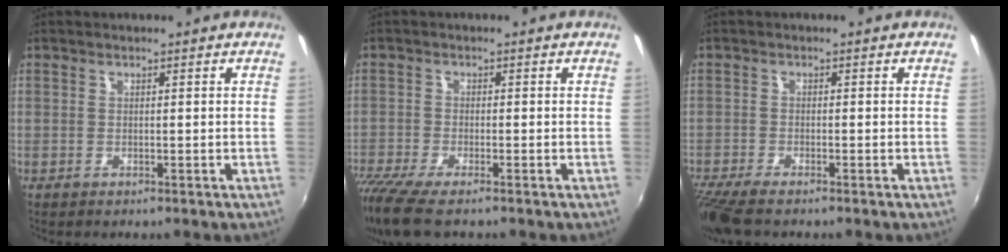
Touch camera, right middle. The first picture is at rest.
{"total": 9.4, "force": [-7.3, 1.4, 5.8], "torque": [-0.145, -0.046, -0.135]}
{"total": 6.3, "force": [-5.2, 1.0, 3.5], "torque": [-0.092, -0.034, -0.097]}